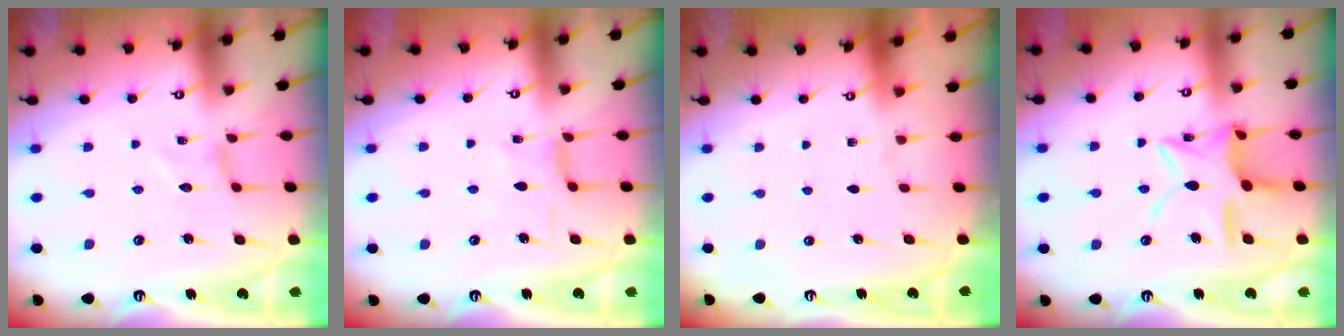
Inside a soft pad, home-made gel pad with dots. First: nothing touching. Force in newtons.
{"total": 3.8, "press": 3.8, "slide": 0.2}
{"total": 0.0}
{"total": 13.6, "press": 13.6, "slide": 1.0}